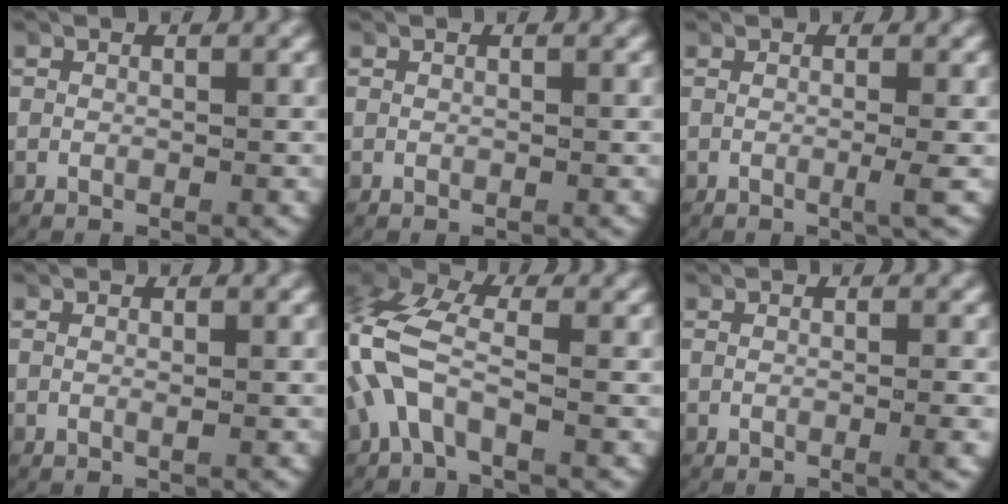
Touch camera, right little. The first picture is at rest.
{"total": 0.0}
{"total": 1.3, "force": [-0.2, -0.6, 1.2], "torque": [-0.019, -0.001, -0.006]}
{"total": 0.5, "force": [0.1, -0.4, 0.3], "torque": [-0.007, -0.001, 0.001]}
{"total": 4.3, "force": [0.4, 2.4, 3.5], "torque": [-0.105, -0.003, 0.005]}
{"total": 1.1, "force": [-0.2, -0.4, 1.0], "torque": [-0.012, 0.002, -0.007]}